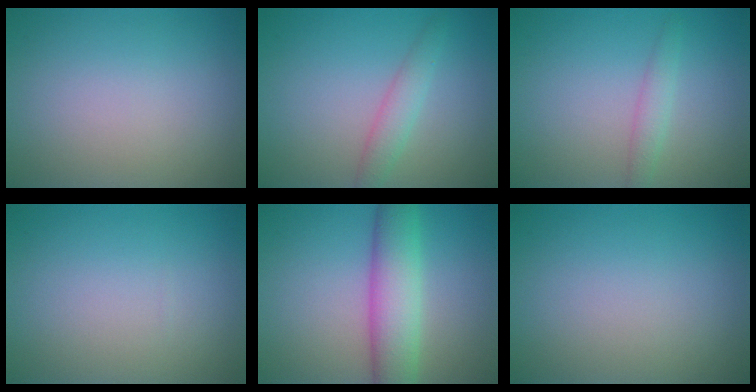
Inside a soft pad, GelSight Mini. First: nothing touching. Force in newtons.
{"total": 2.1, "press": 2.1, "slide": 0.1}
{"total": 1.5, "press": 1.5, "slide": 0.1}
{"total": 0.0}
{"total": 5.9, "press": 5.9, "slide": 0.3}
{"total": 0.0}